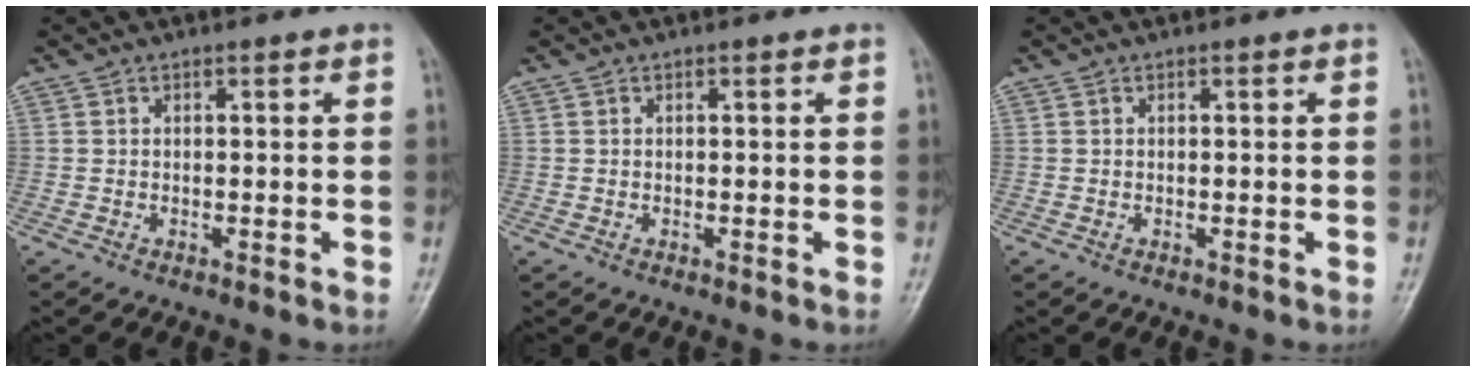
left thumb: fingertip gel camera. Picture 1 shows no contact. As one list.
[{"total": 0.0}, {"total": 0.0}]